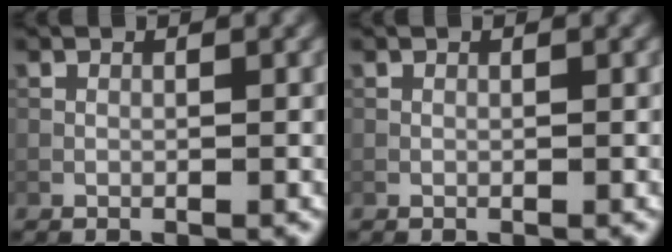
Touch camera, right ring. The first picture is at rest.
{"total": 0.0}